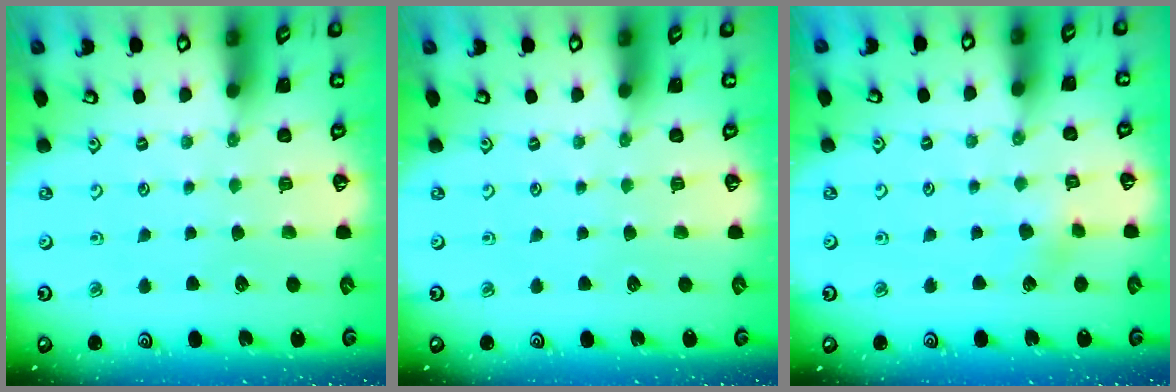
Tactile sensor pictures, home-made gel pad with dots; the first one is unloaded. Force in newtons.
{"total": 0.0}
{"total": 3.3, "press": 3.3, "slide": 0.4}